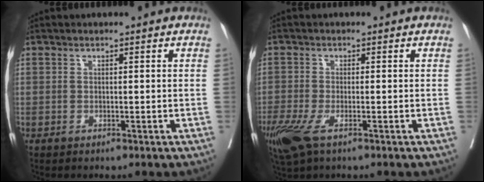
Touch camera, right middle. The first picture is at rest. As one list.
[{"total": 6.4, "force": [-3.7, 2.1, 4.8], "torque": [-0.100, -0.020, -0.071]}]